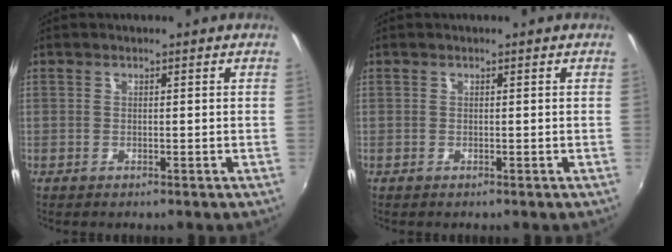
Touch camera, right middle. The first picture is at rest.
{"total": 0.0}